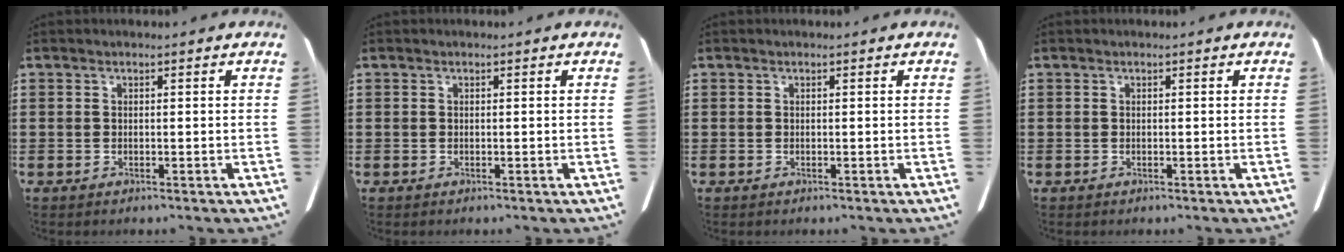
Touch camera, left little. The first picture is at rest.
{"total": 0.0}
{"total": 0.0}
{"total": 0.0}